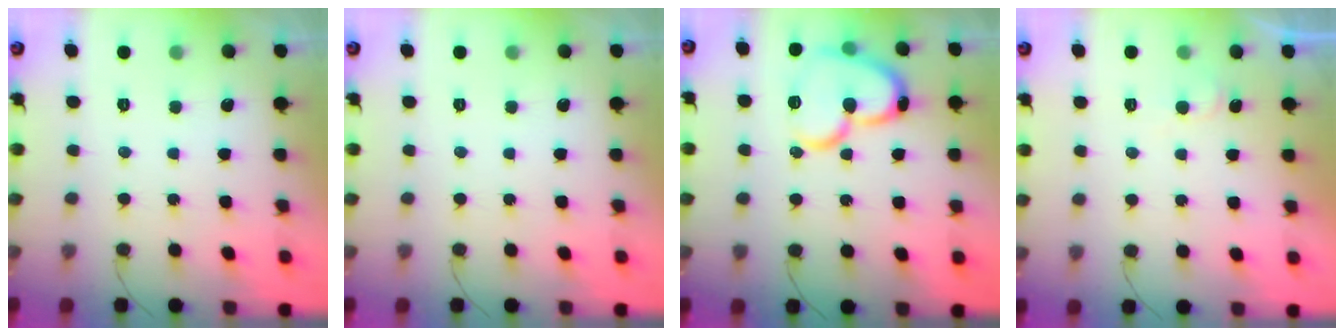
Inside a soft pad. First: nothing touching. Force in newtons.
{"total": 0.0}
{"total": 17.2, "press": 17.1, "slide": 1.5}
{"total": 3.2, "press": 3.2, "slide": 0.3}